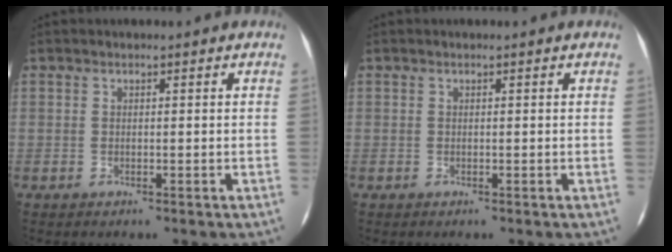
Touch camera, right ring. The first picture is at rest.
{"total": 0.0}